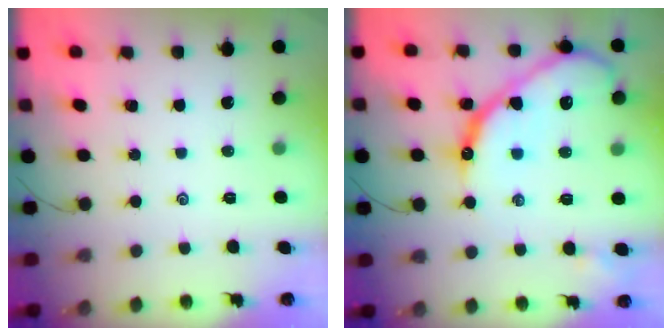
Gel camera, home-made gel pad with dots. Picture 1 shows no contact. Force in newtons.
{"total": 19.8, "press": 19.7, "slide": 1.6}